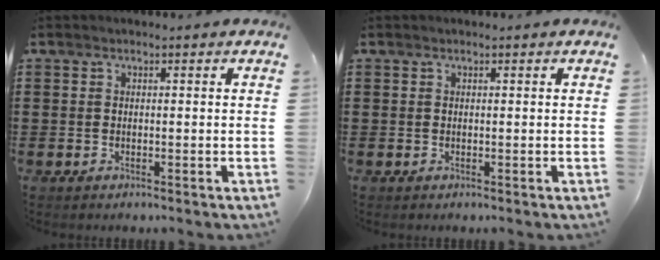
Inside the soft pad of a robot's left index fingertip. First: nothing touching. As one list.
[{"total": 0.0}]